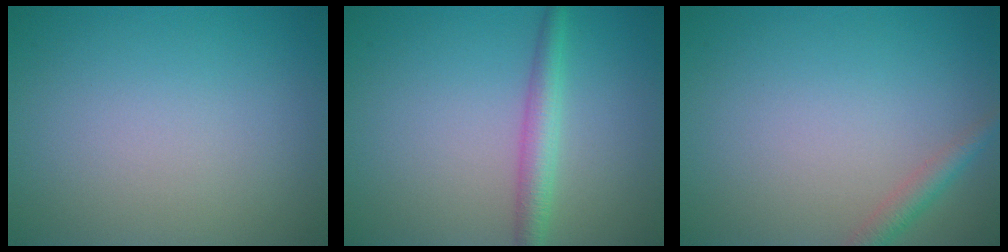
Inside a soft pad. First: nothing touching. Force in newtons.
{"total": 2.7, "press": 2.7, "slide": 0.1}
{"total": 1.8, "press": 1.8, "slide": 0.1}